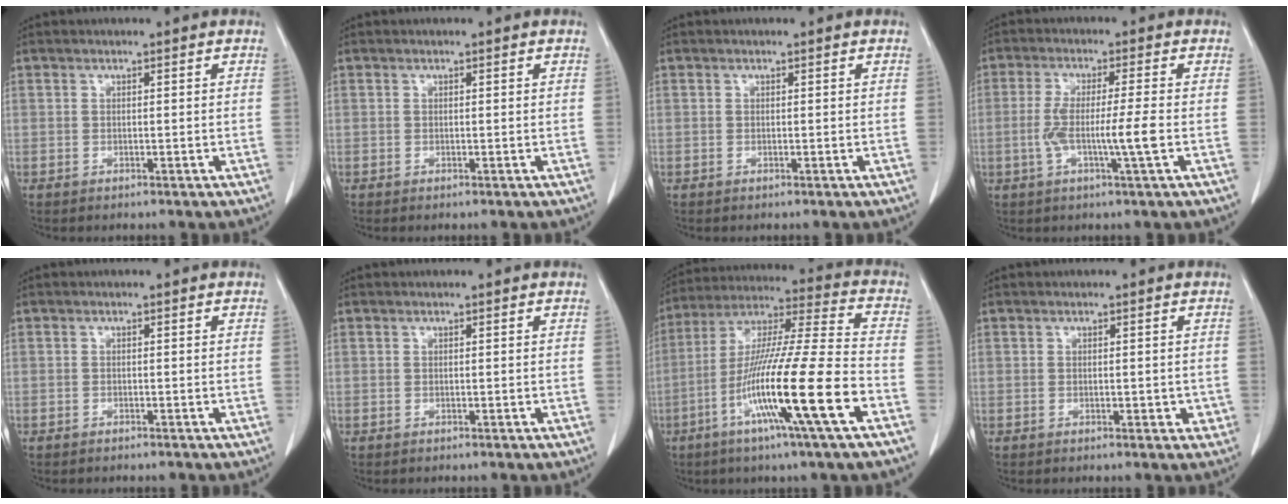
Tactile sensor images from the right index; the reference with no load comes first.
{"total": 0.0}
{"total": 0.0}
{"total": 7.0, "force": [-1.5, -0.5, 6.8], "torque": [-0.131, -0.005, -0.028]}
{"total": 0.8, "force": [-0.8, 0.2, 0.1], "torque": [-0.004, -0.001, -0.012]}
{"total": 0.0}
{"total": 19.4, "force": [-7.5, -0.7, 17.9], "torque": [-0.347, -0.026, -0.141]}
{"total": 1.9, "force": [-0.3, 1.1, 1.5], "torque": [-0.014, 0.001, 0.001]}